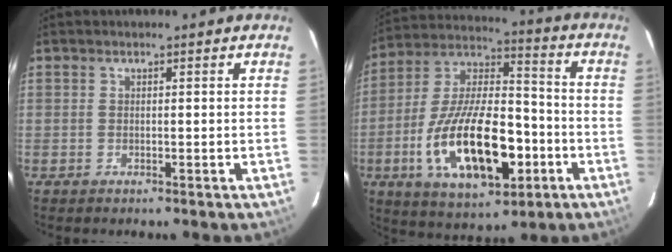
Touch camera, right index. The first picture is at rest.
{"total": 22.6, "force": [-7.2, 10.1, 18.9], "torque": [-0.365, -0.005, -0.114]}